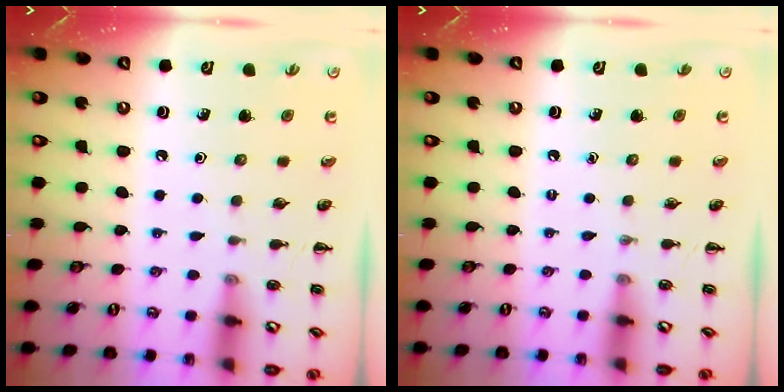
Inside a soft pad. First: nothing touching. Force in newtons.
{"total": 0.0}